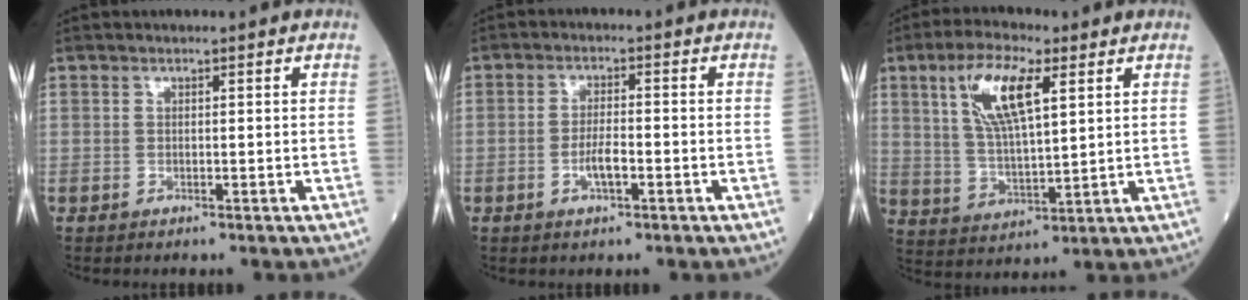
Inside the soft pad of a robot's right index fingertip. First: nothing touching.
{"total": 3.5, "force": [-1.3, 0.7, 3.1], "torque": [-0.065, 0.000, -0.025]}
{"total": 10.8, "force": [4.4, 2.7, 9.5], "torque": [-0.197, 0.008, 0.087]}